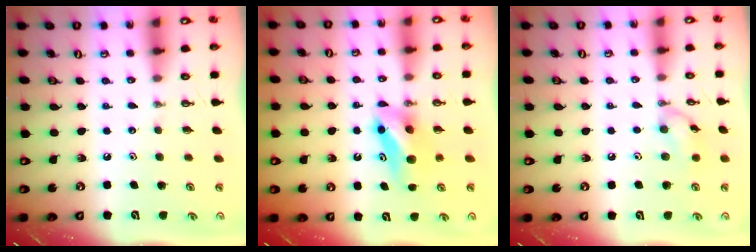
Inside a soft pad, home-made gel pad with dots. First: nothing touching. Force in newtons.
{"total": 7.8, "press": 7.4, "slide": 2.5}
{"total": 8.4, "press": 8.4, "slide": 0.4}